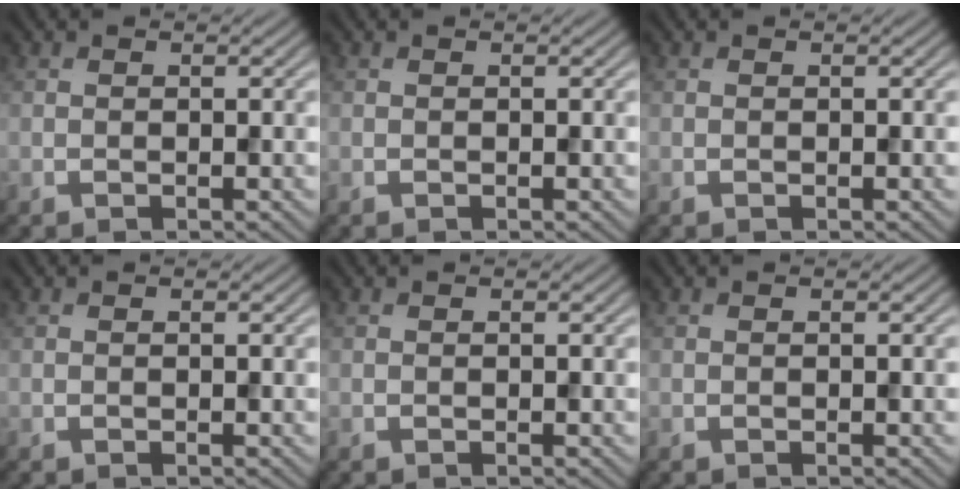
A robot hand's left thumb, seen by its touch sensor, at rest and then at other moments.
{"total": 0.0}
{"total": 0.0}
{"total": 0.0}
{"total": 0.0}
{"total": 0.0}